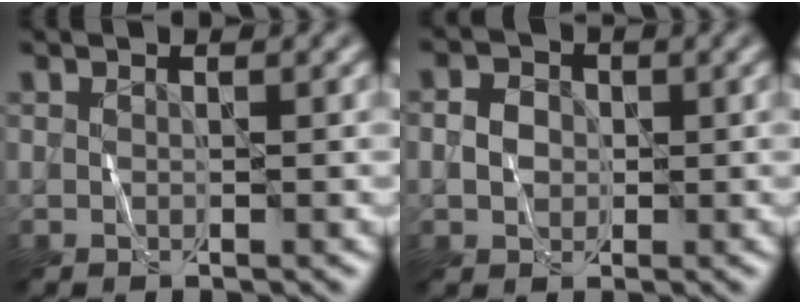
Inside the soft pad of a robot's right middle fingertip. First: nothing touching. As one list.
[{"total": 1.9, "force": [-0.3, 1.7, 0.9], "torque": [-0.016, 0.001, -0.005]}]